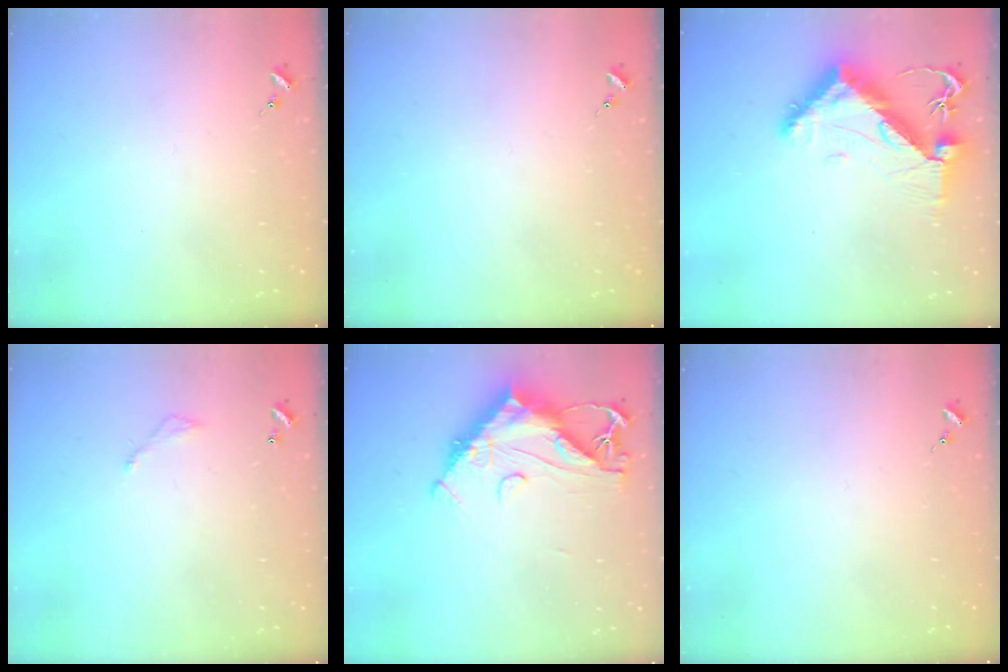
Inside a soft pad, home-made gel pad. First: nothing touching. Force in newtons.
{"total": 0.0}
{"total": 10.8, "press": 10.8, "slide": 1.3}
{"total": 3.8, "press": 3.8, "slide": 0.2}
{"total": 15.1, "press": 15.1, "slide": 1.2}
{"total": 0.0}